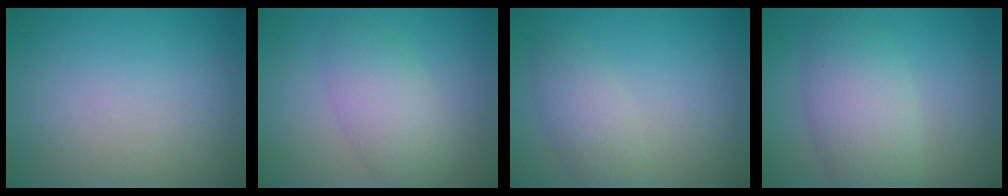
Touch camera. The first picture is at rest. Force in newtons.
{"total": 3.9, "press": 3.9, "slide": 0.1}
{"total": 2.7, "press": 2.7, "slide": 0.1}
{"total": 5.6, "press": 5.6, "slide": 0.1}